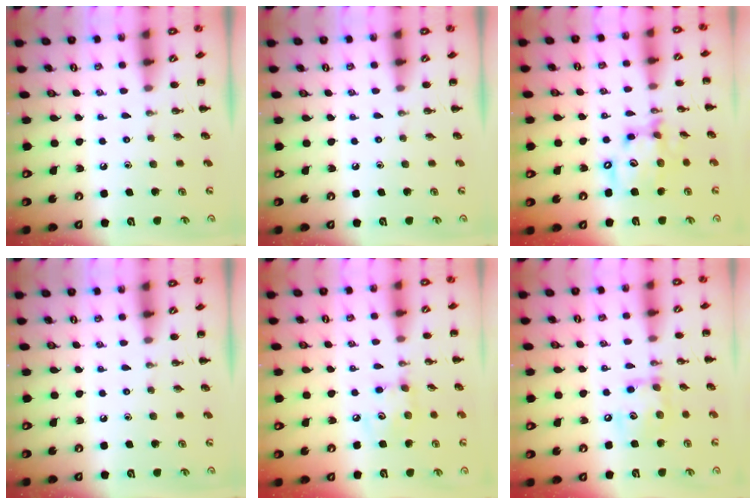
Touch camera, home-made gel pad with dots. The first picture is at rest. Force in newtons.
{"total": 0.0}
{"total": 14.4, "press": 14.0, "slide": 3.1}
{"total": 0.0}
{"total": 5.4, "press": 5.4, "slide": 0.6}
{"total": 10.1, "press": 10.1, "slide": 0.6}